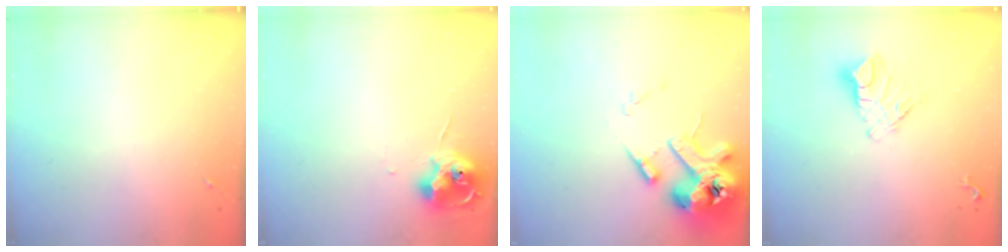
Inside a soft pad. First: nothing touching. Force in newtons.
{"total": 11.1, "press": 11.0, "slide": 0.6}
{"total": 14.5, "press": 14.3, "slide": 2.0}
{"total": 9.8, "press": 9.7, "slide": 0.8}